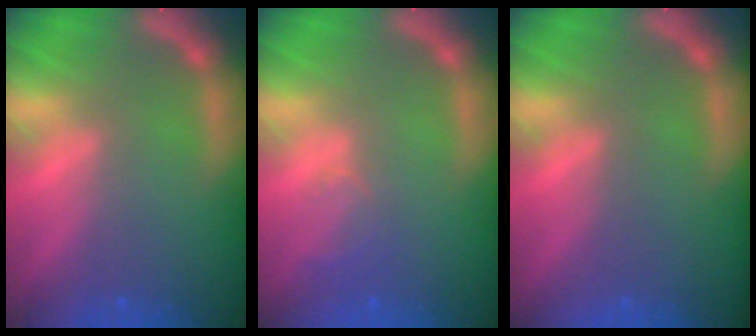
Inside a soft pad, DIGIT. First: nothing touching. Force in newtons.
{"total": 2.0}
{"total": 0.0}